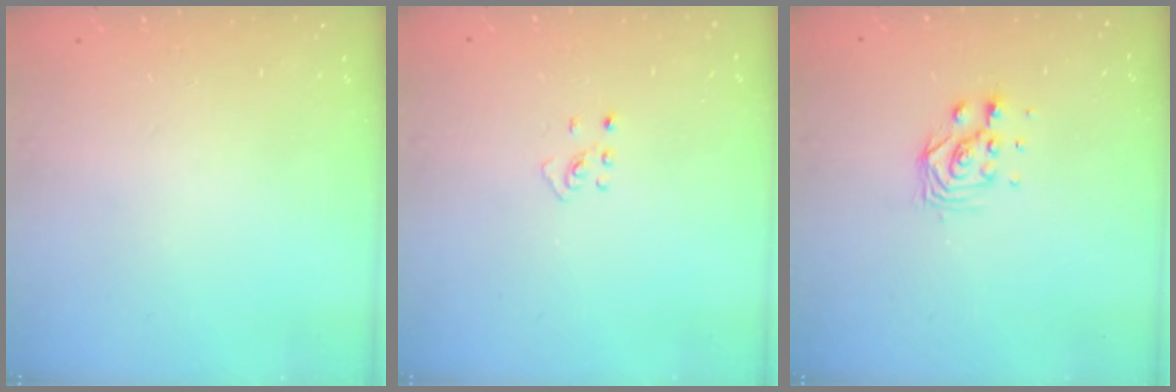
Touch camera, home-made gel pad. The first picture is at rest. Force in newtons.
{"total": 2.7, "press": 2.7, "slide": 0.5}
{"total": 5.1, "press": 5.0, "slide": 0.4}